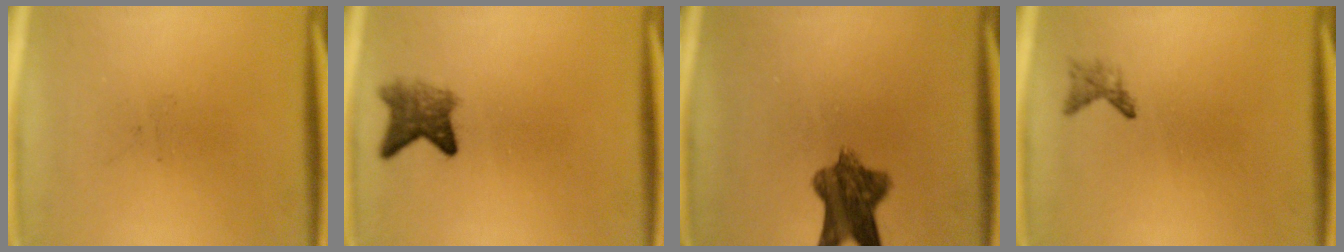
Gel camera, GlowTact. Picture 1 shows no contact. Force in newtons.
{"total": 4.0}
{"total": 8.3}
{"total": 1.1}